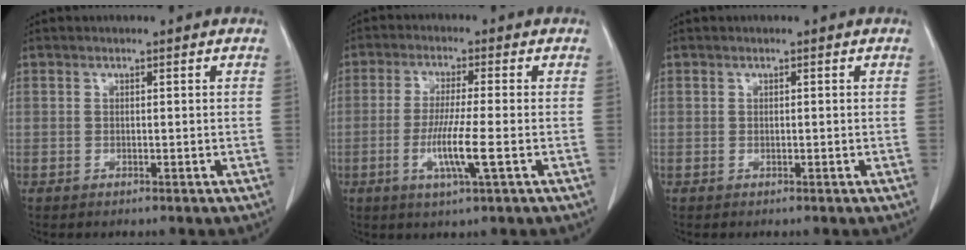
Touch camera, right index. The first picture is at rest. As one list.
[{"total": 6.9, "force": [-1.9, -0.4, 6.7], "torque": [-0.128, -0.016, -0.037]}, {"total": 0.0}]